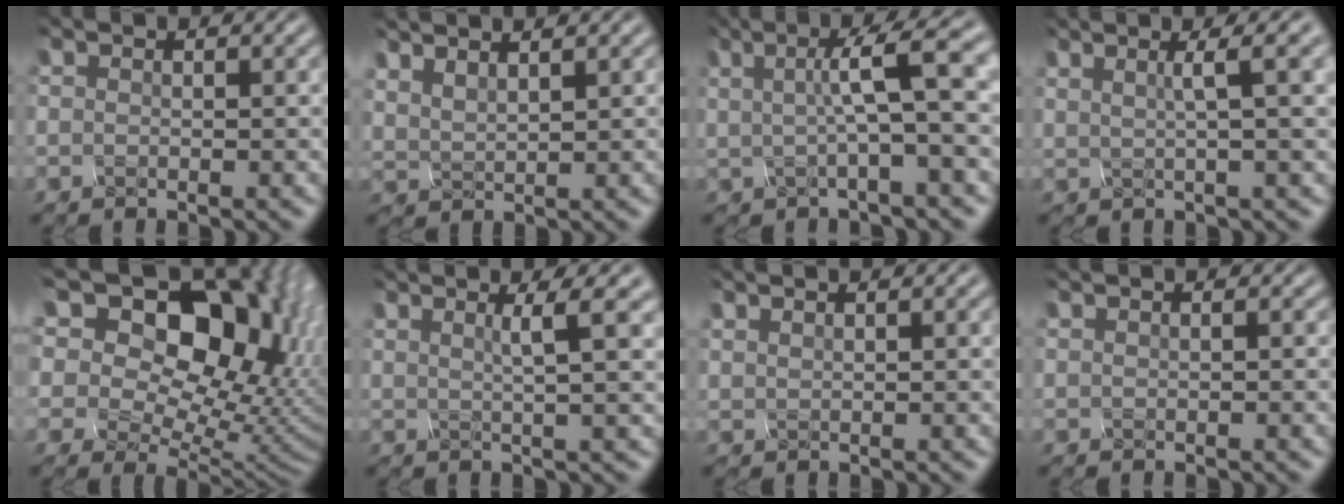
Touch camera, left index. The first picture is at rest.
{"total": 2.8, "force": [2.1, 0.8, 1.5], "torque": [-0.040, 0.009, 0.040]}
{"total": 5.3, "force": [0.4, 0.8, 5.3], "torque": [-0.095, 0.008, 0.015]}
{"total": 4.7, "force": [2.1, 1.0, 4.1], "torque": [-0.057, 0.019, 0.029]}
{"total": 17.4, "force": [7.1, 11.0, 11.4], "torque": [-0.209, 0.060, 0.132]}
{"total": 3.2, "force": [1.4, 0.1, 2.9], "torque": [-0.054, 0.004, 0.035]}
{"total": 1.2, "force": [0.9, 0.3, 0.7], "torque": [-0.009, 0.007, 0.015]}
{"total": 1.6, "force": [0.9, 0.8, 1.0], "torque": [-0.001, 0.020, -0.008]}